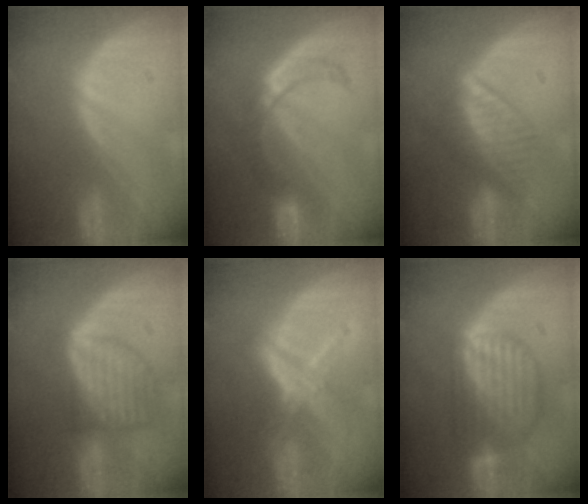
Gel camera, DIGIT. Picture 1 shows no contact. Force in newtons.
{"total": 5.7, "press": 5.7, "slide": 0.2}
{"total": 6.5, "press": 5.9, "slide": 2.7}
{"total": 6.5, "press": 6.5, "slide": 0.1}
{"total": 5.9, "press": 5.4, "slide": 2.2}
{"total": 8.5, "press": 7.6, "slide": 3.9}